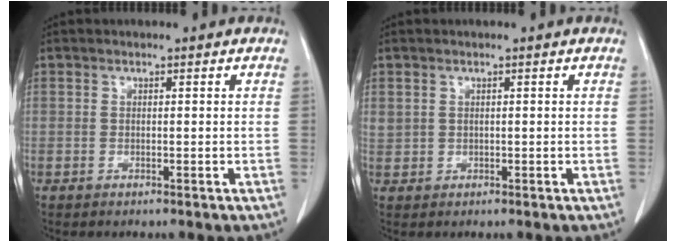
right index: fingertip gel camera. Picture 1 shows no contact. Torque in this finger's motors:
{"motor_torque": [0.45, -0.02, 0.17, 0.06]}